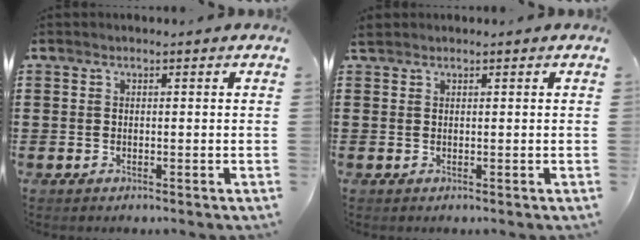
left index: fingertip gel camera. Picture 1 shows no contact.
{"total": 0.9, "force": [0.8, 0.1, 0.4], "torque": [-0.010, 0.001, 0.016]}